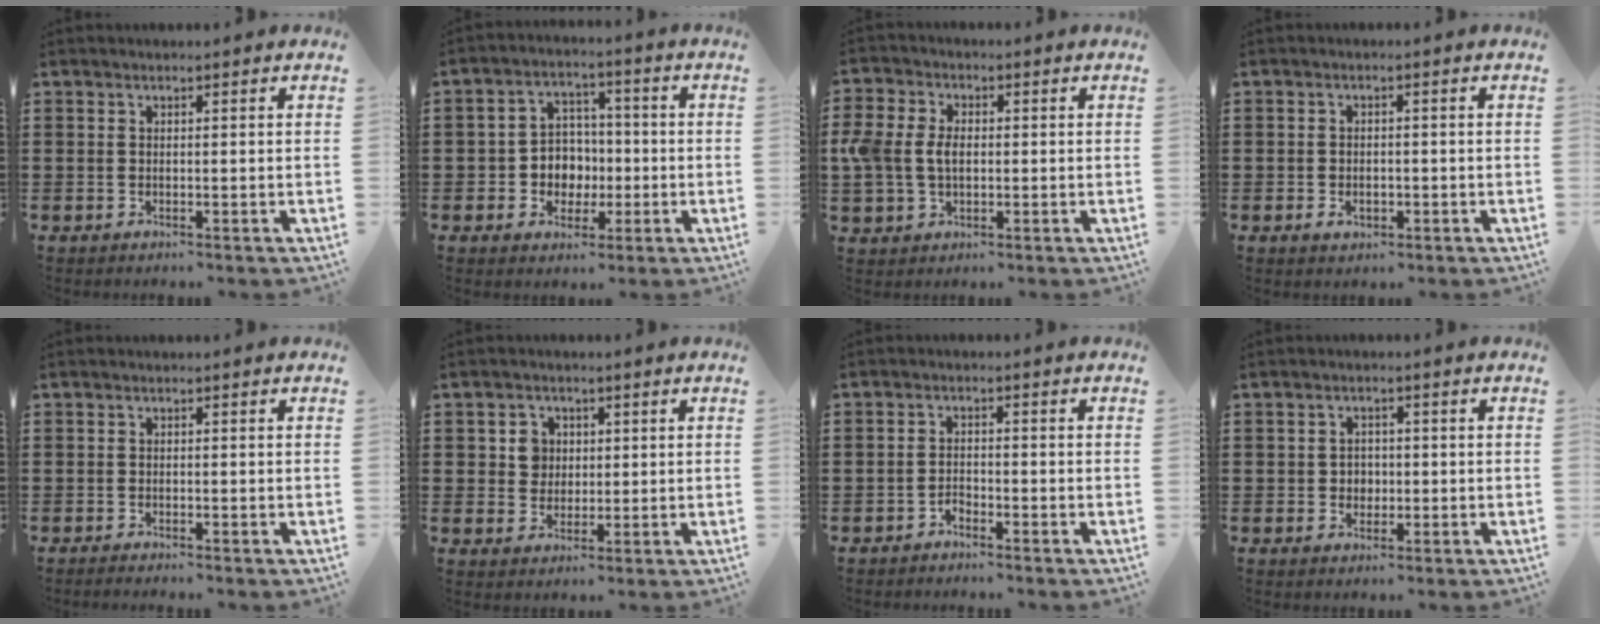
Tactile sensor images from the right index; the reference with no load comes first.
{"total": 5.1, "force": [-1.2, 4.8, 1.3], "torque": [-0.032, 0.011, -0.024]}
{"total": 5.6, "force": [-0.1, 4.1, 3.8], "torque": [-0.116, 0.001, -0.015]}
{"total": 1.6, "force": [-0.6, 1.2, 1.0], "torque": [-0.019, 0.002, -0.013]}
{"total": 0.8, "force": [-0.8, -0.2, 0.0], "torque": [-0.002, -0.004, -0.016]}
{"total": 3.7, "force": [0.6, 3.4, 1.4], "torque": [-0.042, 0.012, 0.009]}
{"total": 1.6, "force": [-1.4, 0.6, 0.2], "torque": [-0.010, 0.001, -0.030]}
{"total": 1.9, "force": [-0.4, 1.8, 0.6], "torque": [-0.018, 0.006, -0.011]}